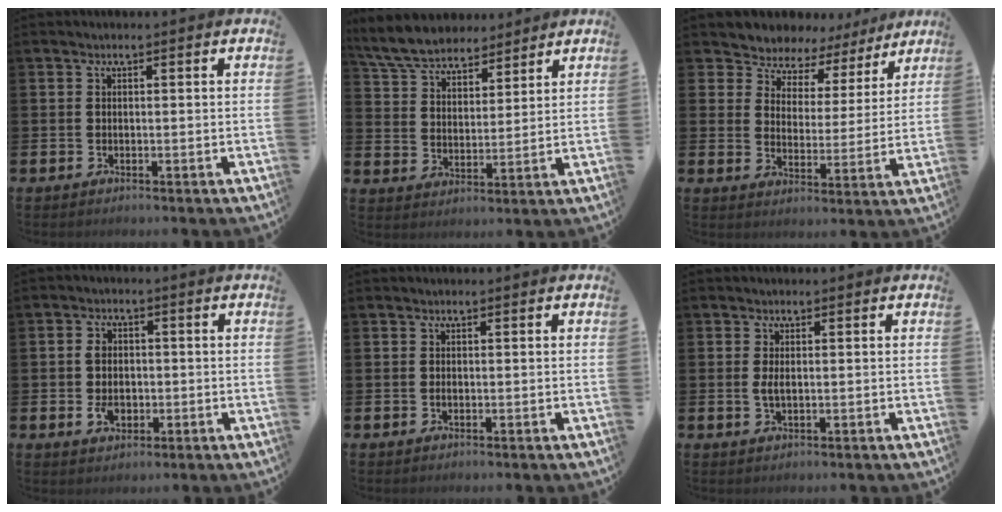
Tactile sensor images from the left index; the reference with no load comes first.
{"total": 7.4, "force": [6.9, 2.3, 1.5], "torque": [-0.060, -0.027, 0.128]}
{"total": 5.9, "force": [5.3, 2.7, -0.5], "torque": [-0.030, -0.040, 0.092]}
{"total": 4.2, "force": [-0.4, 3.2, 2.7], "torque": [-0.048, 0.001, -0.016]}
{"total": 0.6, "force": [-0.6, 0.1, -0.1], "torque": [-0.002, 0.003, -0.012]}
{"total": 1.7, "force": [0.2, 0.7, 1.5], "torque": [-0.022, 0.001, 0.001]}